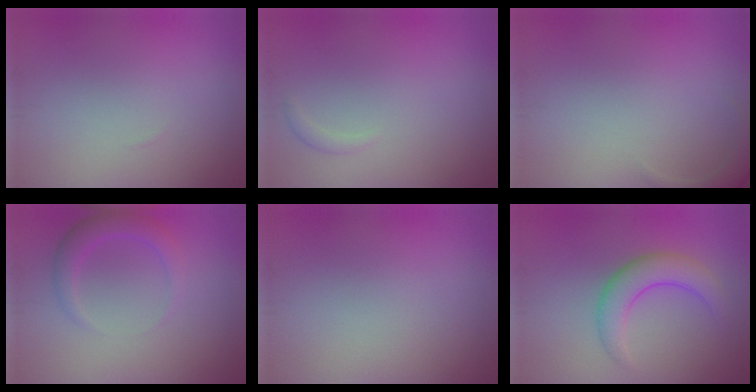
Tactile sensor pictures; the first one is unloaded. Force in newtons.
{"total": 0.6, "press": 0.6, "slide": 0.0}
{"total": 1.7, "press": 1.7, "slide": 0.2}
{"total": 2.5, "press": 2.5, "slide": 0.2}
{"total": 0.0}
{"total": 3.9, "press": 3.9, "slide": 0.2}